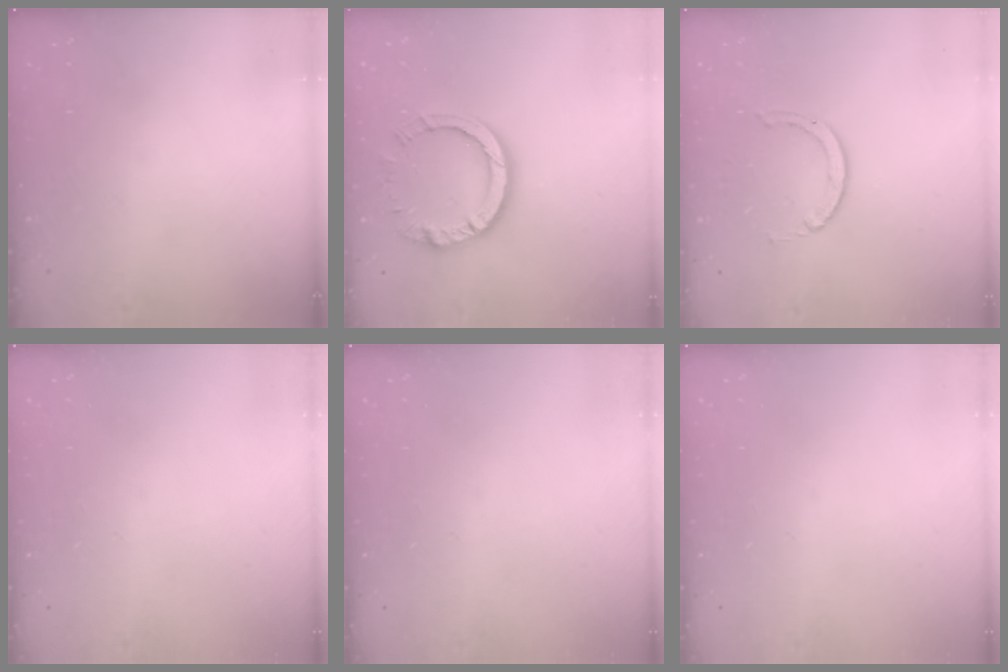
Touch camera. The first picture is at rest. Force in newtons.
{"total": 10.8, "press": 10.7, "slide": 1.0}
{"total": 1.5, "press": 1.5, "slide": 0.2}
{"total": 0.0}
{"total": 0.0}
{"total": 0.0}